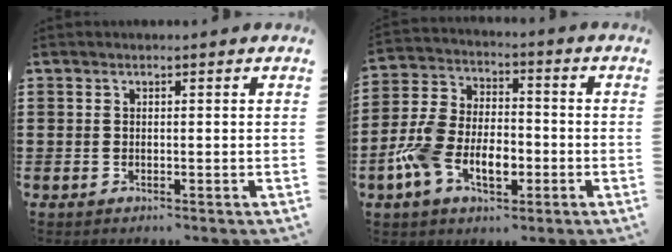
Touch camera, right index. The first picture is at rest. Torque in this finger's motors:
{"motor_torque": [1.10, -1.04, 0.41, 0.21]}